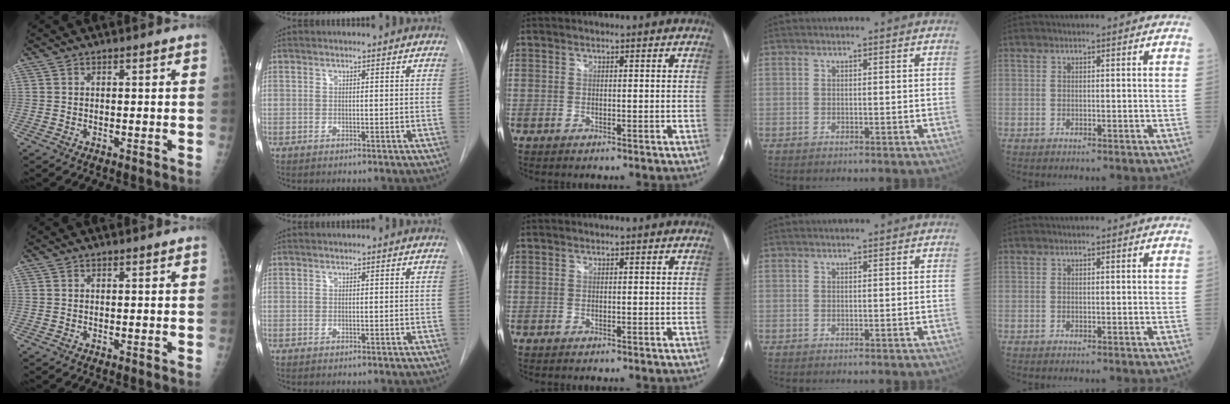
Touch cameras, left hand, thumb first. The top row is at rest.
{}